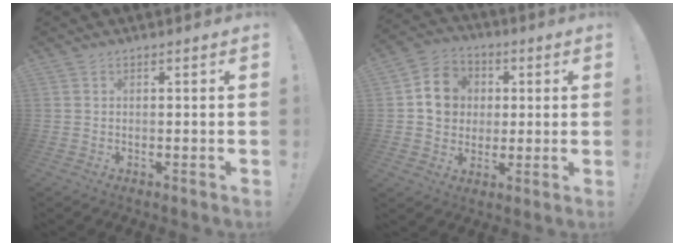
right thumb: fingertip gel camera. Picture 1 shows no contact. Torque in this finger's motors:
{"motor_torque": [0.11, 0.33, 0.02, 0.10, 0.05]}